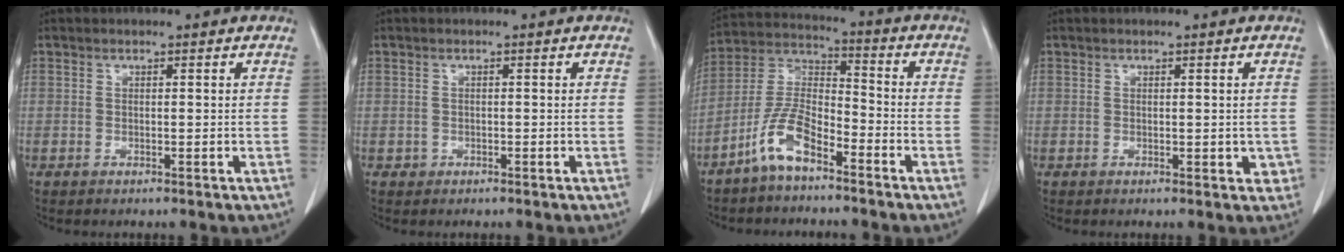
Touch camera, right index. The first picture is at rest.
{"total": 0.8, "force": [-0.3, 0.7, 0.0], "torque": [0.001, 0.005, -0.006]}
{"total": 9.1, "force": [-5.9, 2.8, 6.3], "torque": [-0.141, 0.005, -0.122]}
{"total": 2.3, "force": [-0.2, 1.4, 1.8], "torque": [-0.006, 0.004, 0.001]}